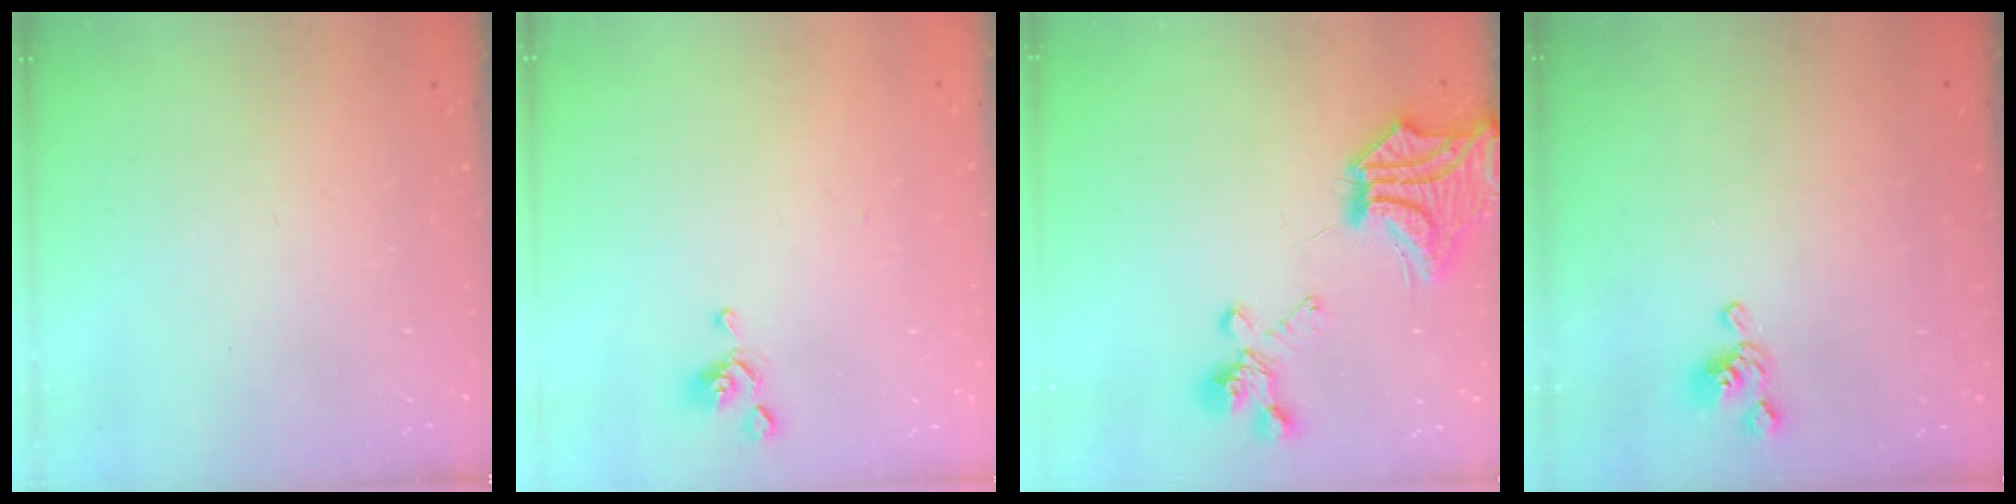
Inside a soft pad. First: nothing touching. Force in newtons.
{"total": 0.6, "press": 0.0, "slide": 0.6}
{"total": 6.8, "press": 6.1, "slide": 3.1}
{"total": 5.5, "press": 5.5, "slide": 0.1}